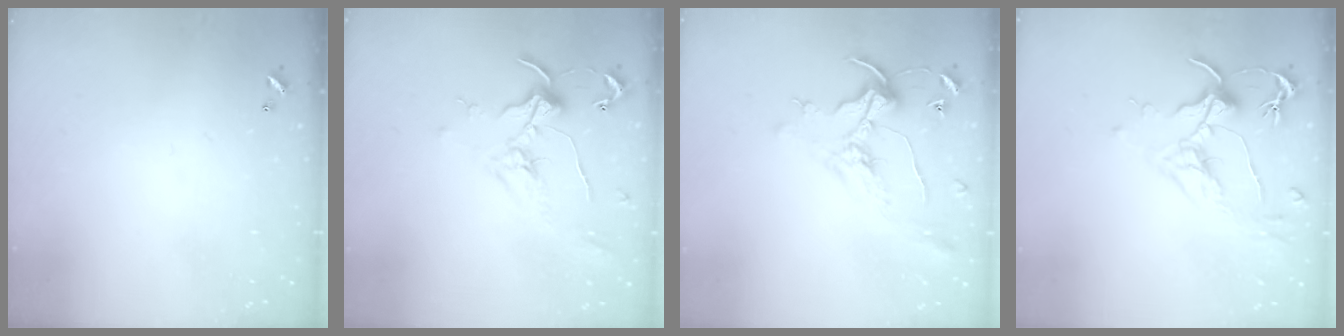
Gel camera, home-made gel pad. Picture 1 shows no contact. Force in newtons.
{"total": 0.7, "press": 0.3, "slide": 0.7}
{"total": 0.8, "press": 0.0, "slide": 0.8}
{"total": 1.8, "press": 1.6, "slide": 0.9}